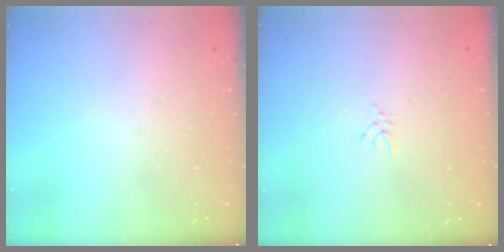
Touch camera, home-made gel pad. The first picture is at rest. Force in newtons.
{"total": 2.1, "press": 2.1, "slide": 0.3}